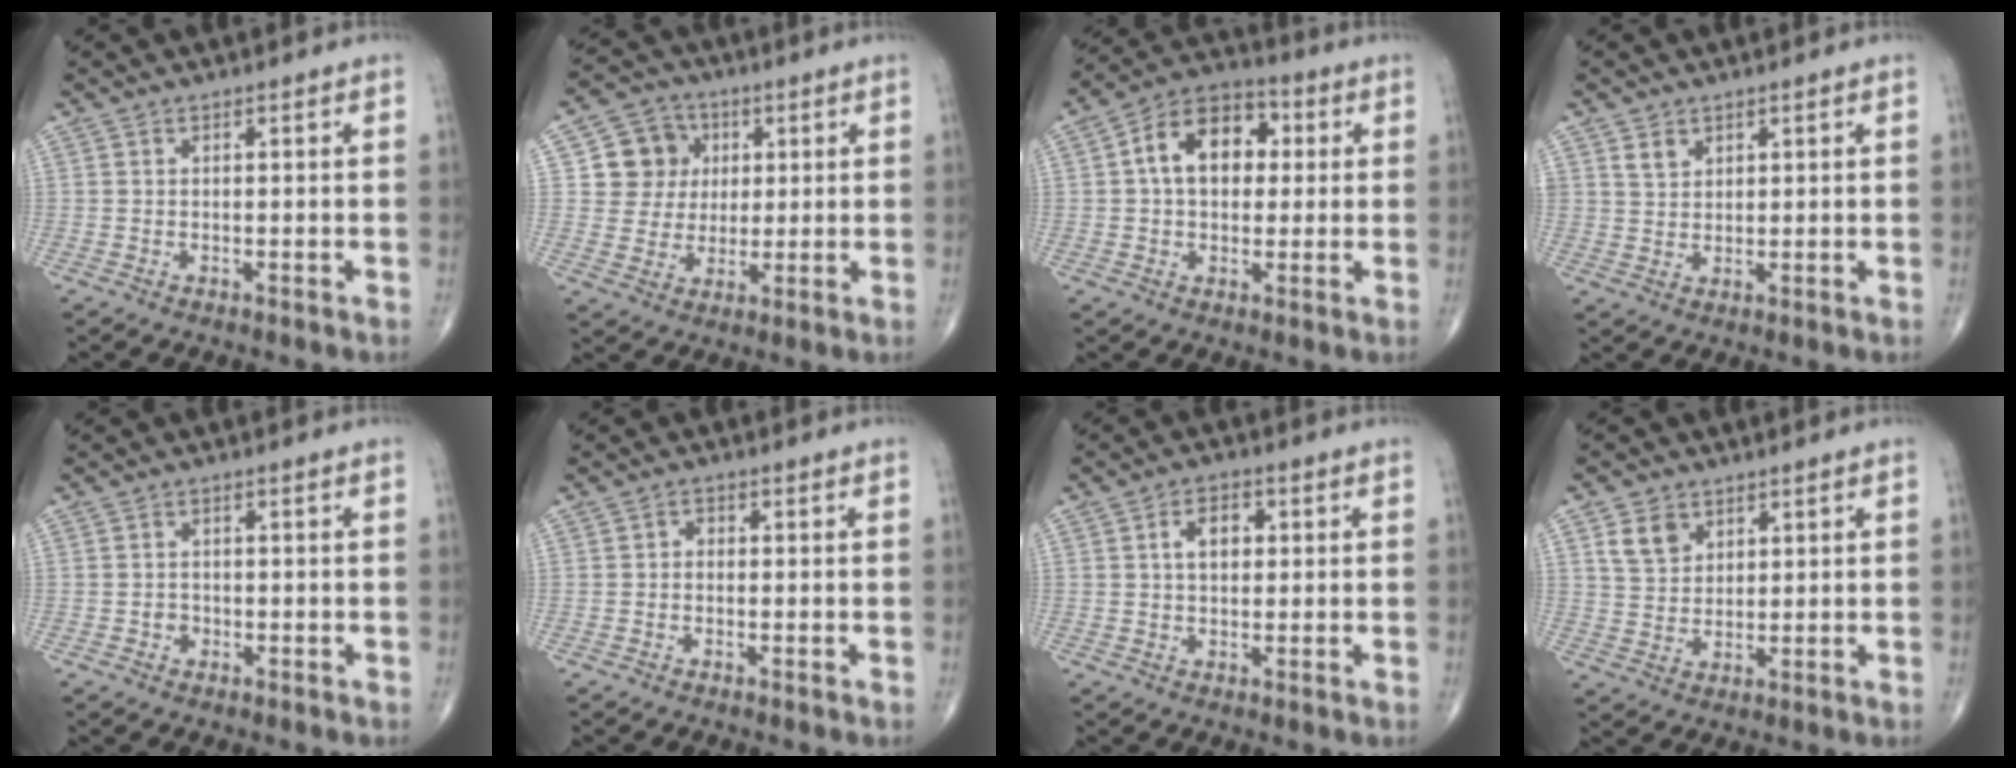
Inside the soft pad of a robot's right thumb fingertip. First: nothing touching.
{"total": 9.5, "force": [2.3, 8.8, 2.7], "torque": [-0.006, 0.001, 0.038]}
{"total": 12.5, "force": [2.0, 8.6, 8.8], "torque": [-0.115, 0.025, 0.022]}
{"total": 2.9, "force": [1.7, 2.1, 1.0], "torque": [-0.002, -0.014, 0.034]}
{"total": 1.7, "force": [-0.6, 1.4, 0.6], "torque": [-0.002, 0.005, -0.010]}
{"total": 1.3, "force": [-0.3, 1.0, 0.7], "torque": [-0.001, 0.005, -0.012]}
{"total": 5.0, "force": [0.9, 3.2, 3.7], "torque": [-0.050, 0.009, 0.010]}
{"total": 5.7, "force": [2.8, 4.2, 2.6], "torque": [-0.030, -0.013, 0.056]}